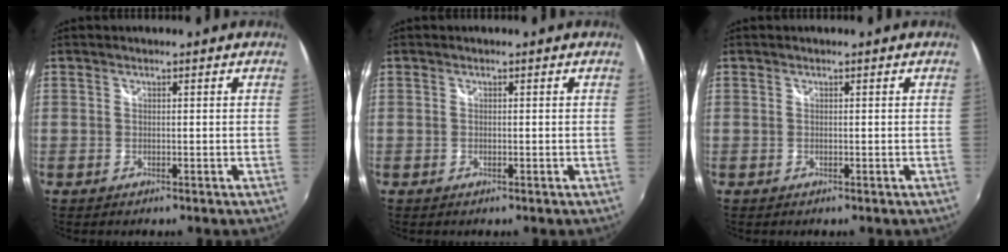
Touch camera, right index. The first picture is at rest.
{"total": 0.0}
{"total": 0.0}